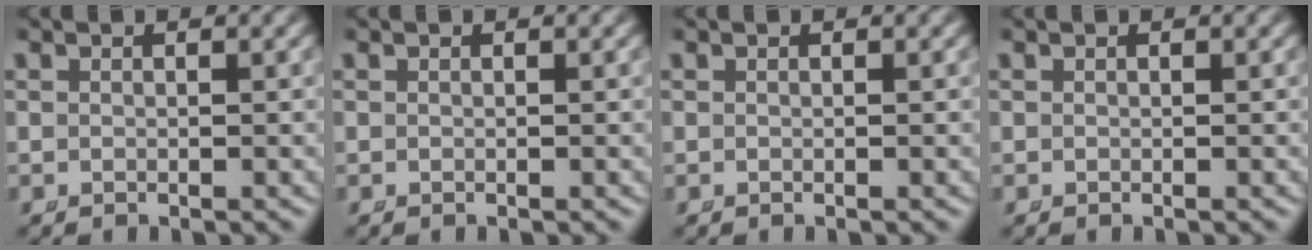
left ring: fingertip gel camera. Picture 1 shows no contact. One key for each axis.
{"total": 0.0}
{"total": 0.0}
{"total": 0.0}